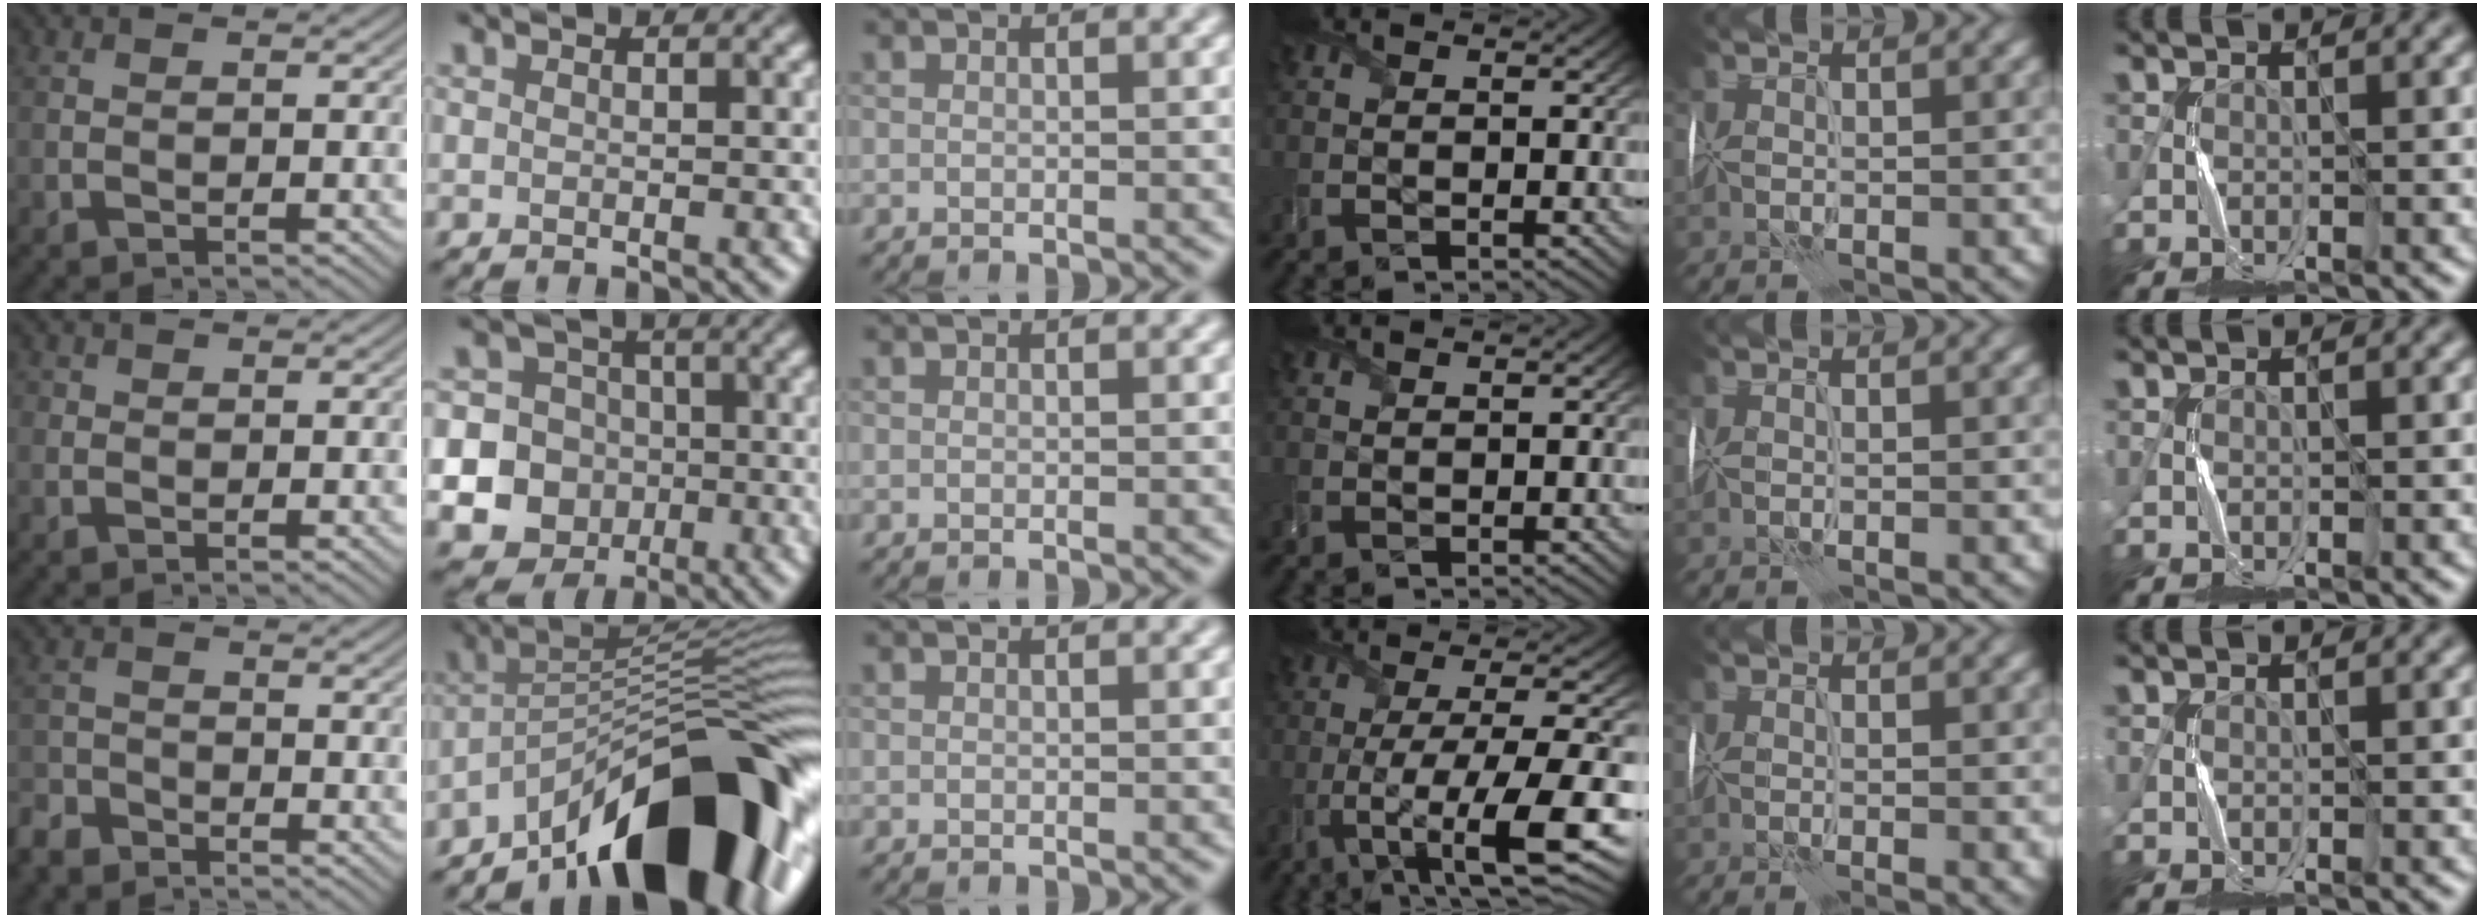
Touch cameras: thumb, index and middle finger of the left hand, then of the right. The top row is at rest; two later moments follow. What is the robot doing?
{"motion": "wrap", "object": "felt sheet"}